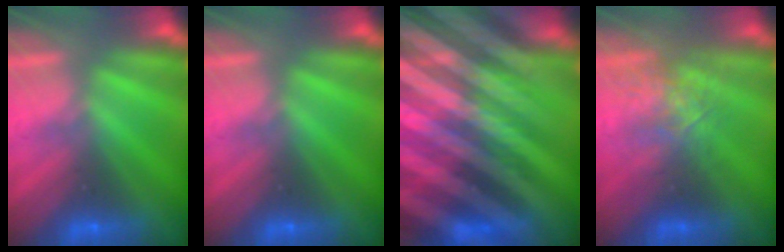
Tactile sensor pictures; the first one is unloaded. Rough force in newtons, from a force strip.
{"total": 0.0}
{"total": 9.1}
{"total": 2.6}